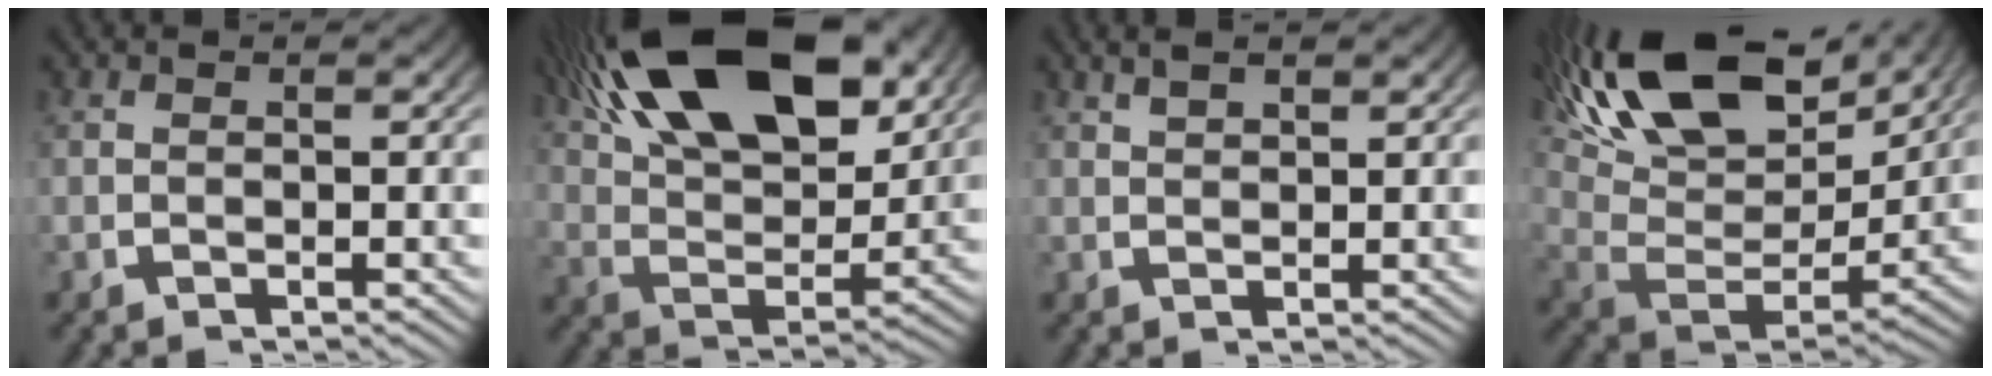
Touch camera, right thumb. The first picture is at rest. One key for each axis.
{"total": 13.6, "fx": 5.5, "fy": 7.0, "fz": 10.3, "tx": -0.197, "ty": -0.006, "tz": 0.095}
{"total": 2.0, "fx": 1.7, "fy": 0.5, "fz": 0.9, "tx": -0.008, "ty": 0.007, "tz": 0.032}
{"total": 13.6, "fx": 5.8, "fy": 7.2, "fz": 10.0, "tx": -0.202, "ty": -0.004, "tz": 0.093}